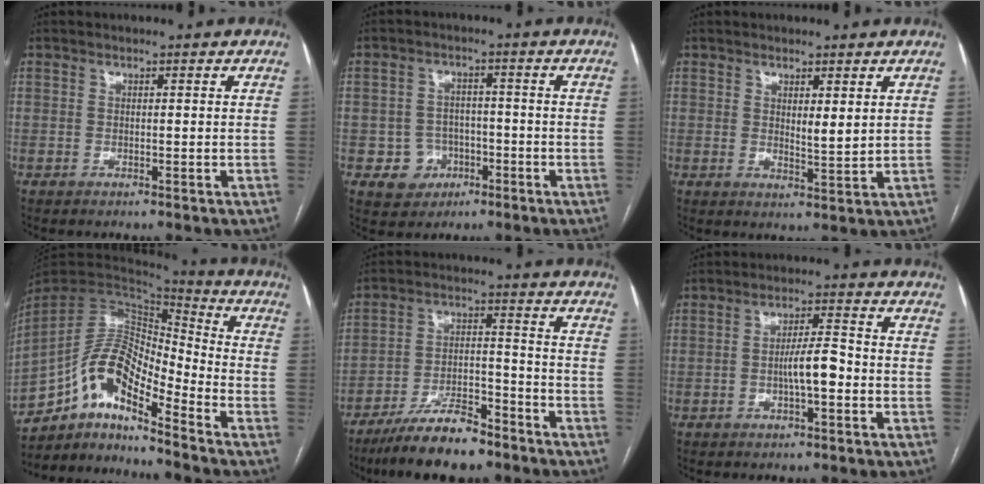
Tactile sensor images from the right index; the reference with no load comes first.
{"total": 5.3, "force": [-2.0, 4.8, 0.8], "torque": [-0.006, 0.012, -0.024]}
{"total": 2.9, "force": [1.2, 0.6, 2.6], "torque": [-0.045, -0.012, 0.023]}
{"total": 13.8, "force": [-9.4, 3.5, 9.5], "torque": [-0.184, 0.027, -0.171]}
{"total": 11.8, "force": [-9.2, 3.0, 6.8], "torque": [-0.118, 0.000, -0.161]}
{"total": 5.1, "force": [-1.3, 0.9, 4.9], "torque": [-0.088, 0.009, -0.021]}